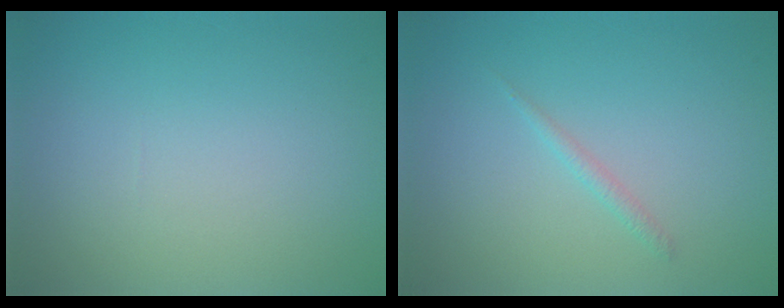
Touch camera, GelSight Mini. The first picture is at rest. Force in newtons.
{"total": 0.9, "press": 0.9, "slide": 0.0}